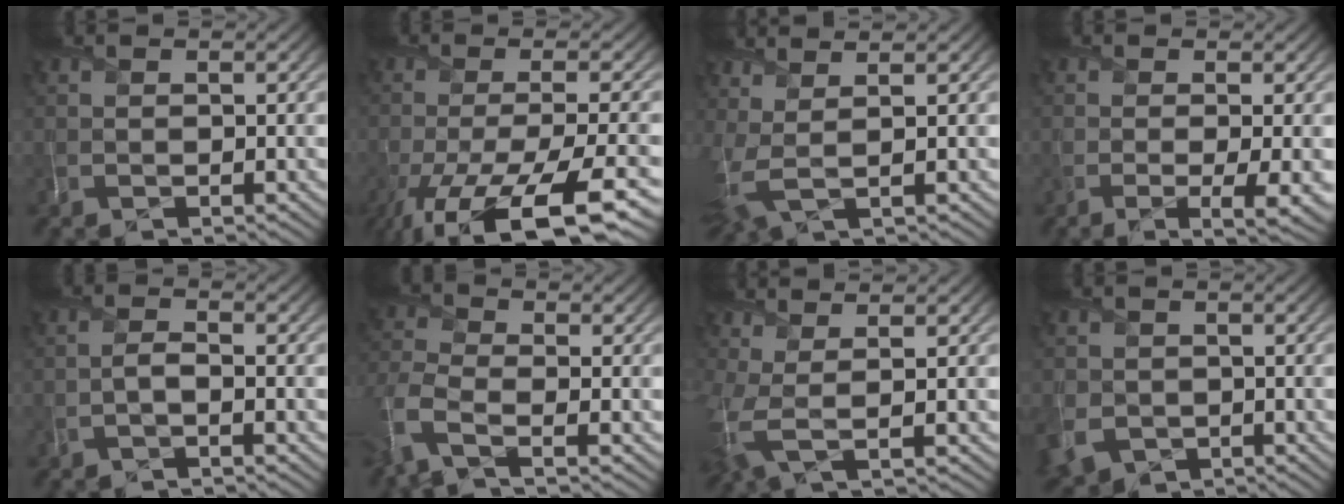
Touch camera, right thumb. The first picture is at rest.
{"total": 14.6, "force": [-8.4, 4.4, 11.1], "torque": [-0.213, -0.031, -0.126]}
{"total": 4.5, "force": [2.0, 1.2, 3.9], "torque": [-0.091, 0.007, 0.039]}
{"total": 4.8, "force": [-1.3, 0.8, 4.5], "torque": [-0.068, -0.003, -0.017]}
{"total": 1.2, "force": [-0.6, 0.2, 1.0], "torque": [-0.020, 0.007, -0.019]}
{"total": 6.1, "force": [-3.4, 2.3, 4.5], "torque": [-0.115, -0.014, -0.085]}
{"total": 4.5, "force": [0.9, 1.3, 4.2], "torque": [-0.099, 0.000, 0.010]}
{"total": 5.7, "force": [-2.1, 4.7, 2.5], "torque": [-0.063, -0.021, -0.035]}